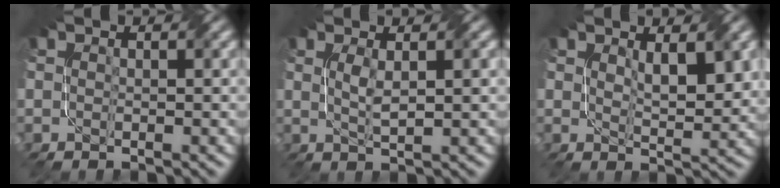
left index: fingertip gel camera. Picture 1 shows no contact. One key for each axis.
{"total": 2.1, "fx": 0.6, "fy": 0.4, "fz": 2.0, "tx": -0.042, "ty": 0.000, "tz": 0.014}
{"total": 3.3, "fx": 1.4, "fy": 1.1, "fz": 2.7, "tx": -0.051, "ty": -0.007, "tz": 0.028}